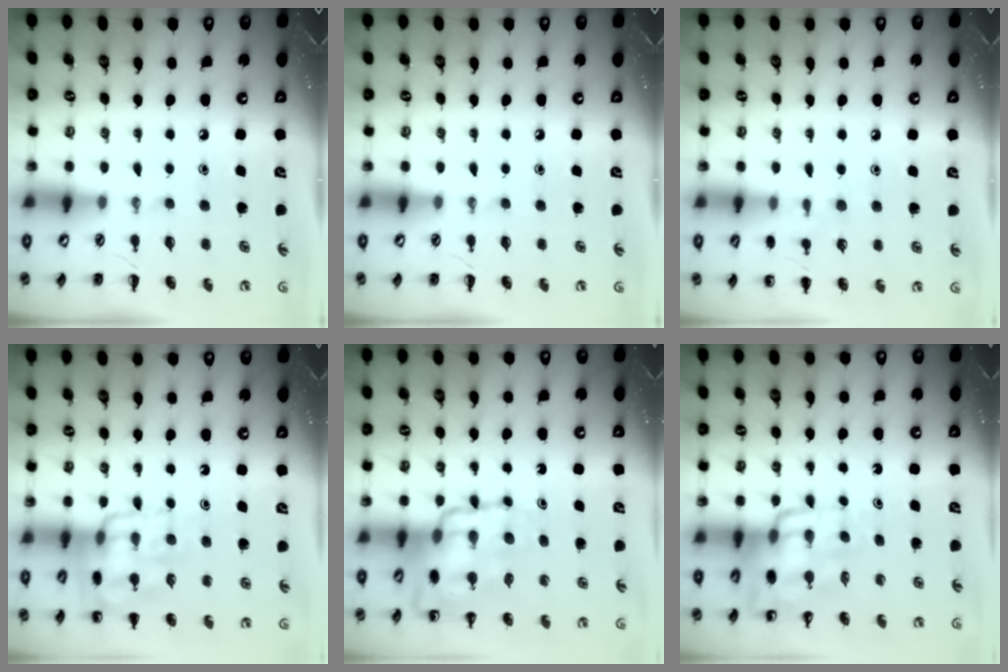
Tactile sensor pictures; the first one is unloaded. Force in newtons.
{"total": 0.0}
{"total": 6.7, "press": 6.4, "slide": 2.2}
{"total": 14.7, "press": 14.6, "slide": 1.6}
{"total": 15.8, "press": 15.3, "slide": 3.7}
{"total": 13.7, "press": 13.3, "slide": 3.3}